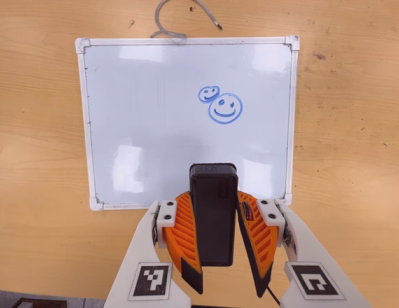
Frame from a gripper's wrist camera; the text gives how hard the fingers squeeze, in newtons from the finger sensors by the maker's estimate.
{"total": 9.0, "left": 7.5, "right": 10.5}